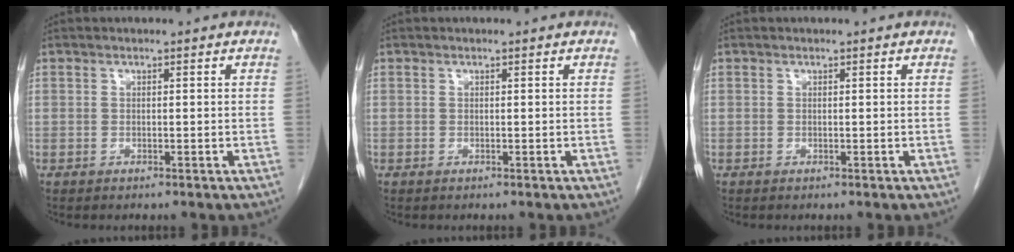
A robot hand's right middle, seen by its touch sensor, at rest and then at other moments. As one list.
[{"total": 0.0}, {"total": 0.0}]